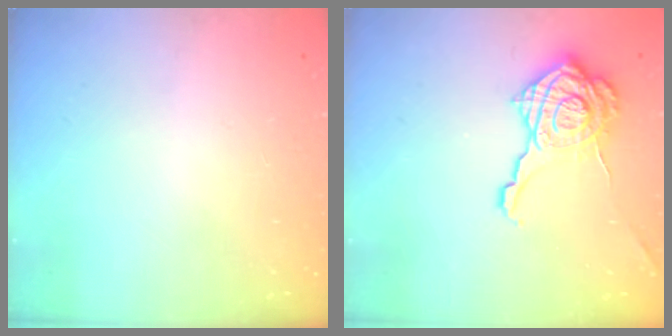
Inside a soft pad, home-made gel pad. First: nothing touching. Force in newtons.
{"total": 18.2, "press": 18.1, "slide": 0.9}